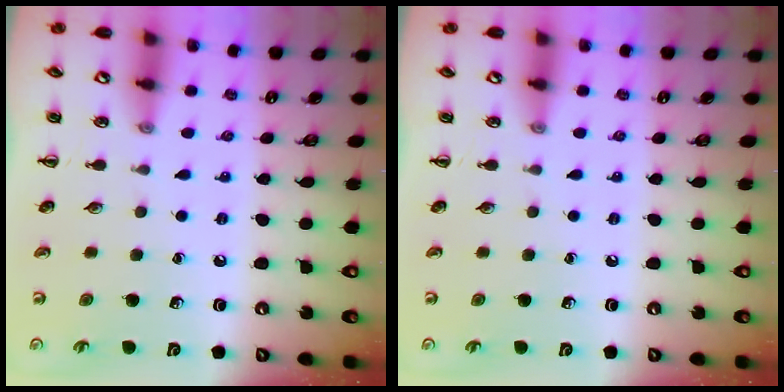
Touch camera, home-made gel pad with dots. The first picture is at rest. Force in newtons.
{"total": 0.0}